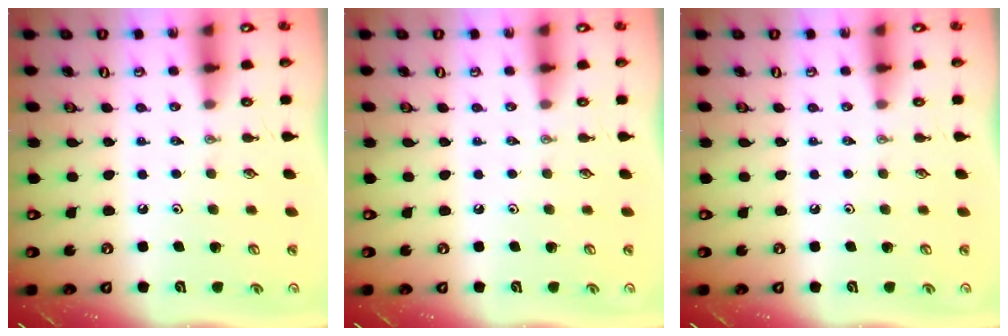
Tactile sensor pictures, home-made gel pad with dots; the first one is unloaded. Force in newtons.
{"total": 0.0}
{"total": 0.0}